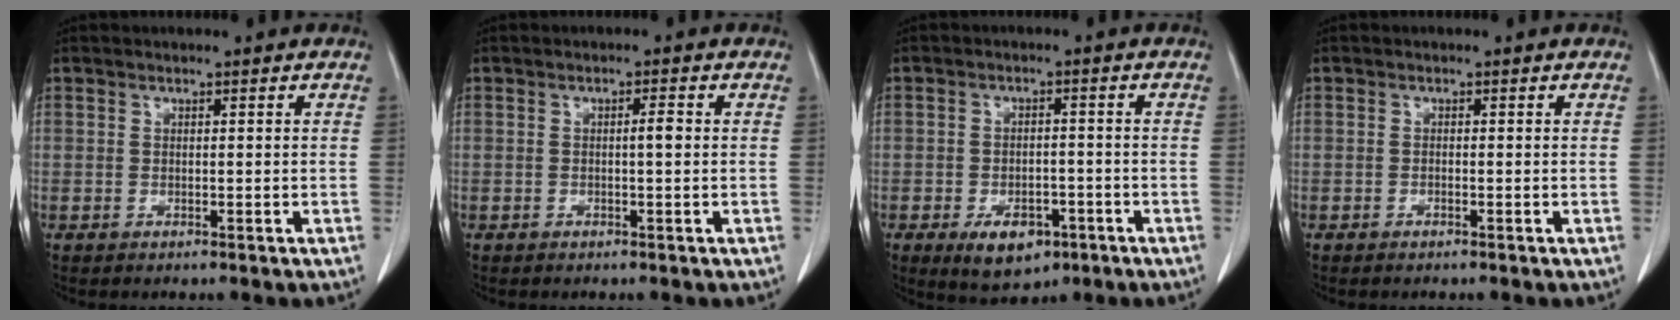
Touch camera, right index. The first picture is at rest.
{"total": 1.5, "force": [0.0, 0.1, 1.5], "torque": [-0.025, 0.002, 0.000]}
{"total": 6.8, "force": [-3.6, 4.0, 4.3], "torque": [-0.065, -0.001, -0.046]}
{"total": 0.0}